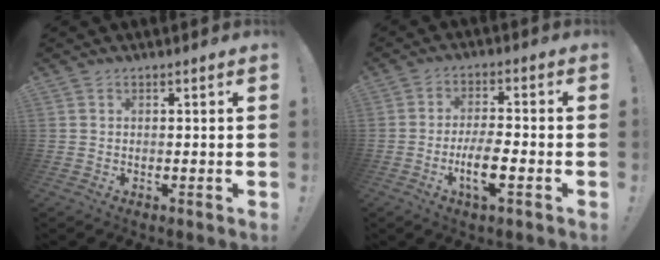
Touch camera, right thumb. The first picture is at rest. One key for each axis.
{"total": 8.8, "fx": -3.1, "fy": 2.3, "fz": 7.9, "tx": -0.158, "ty": 0.002, "tz": -0.057}